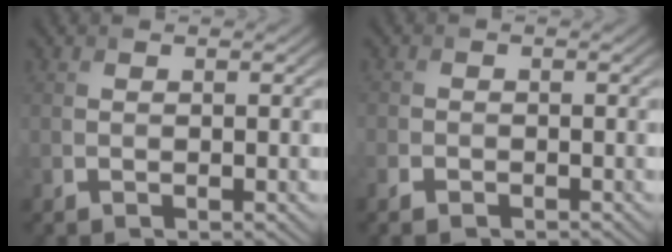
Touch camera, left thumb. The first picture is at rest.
{"total": 1.8, "force": [-1.4, 0.7, 0.8], "torque": [-0.014, -0.005, -0.031]}